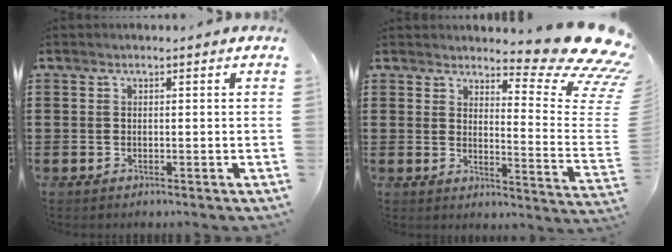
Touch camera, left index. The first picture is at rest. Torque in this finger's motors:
{"motor_torque": [2.14, 0.00, 0.36, 0.09]}